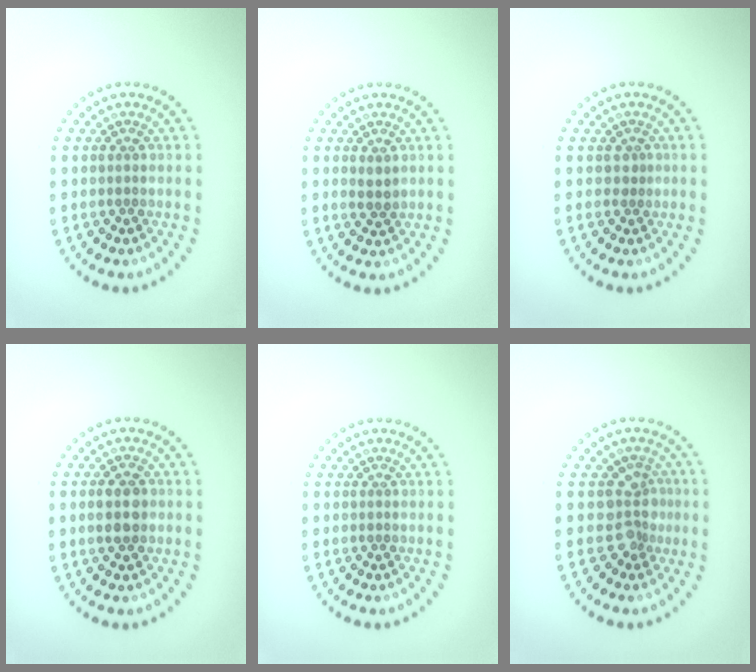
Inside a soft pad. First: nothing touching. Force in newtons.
{"total": 1.0, "press": 0.9, "slide": 0.2}
{"total": 0.6, "press": 0.4, "slide": 0.5}
{"total": 2.5, "press": 2.4, "slide": 0.2}
{"total": 0.0}
{"total": 2.4, "press": 2.0, "slide": 1.4}